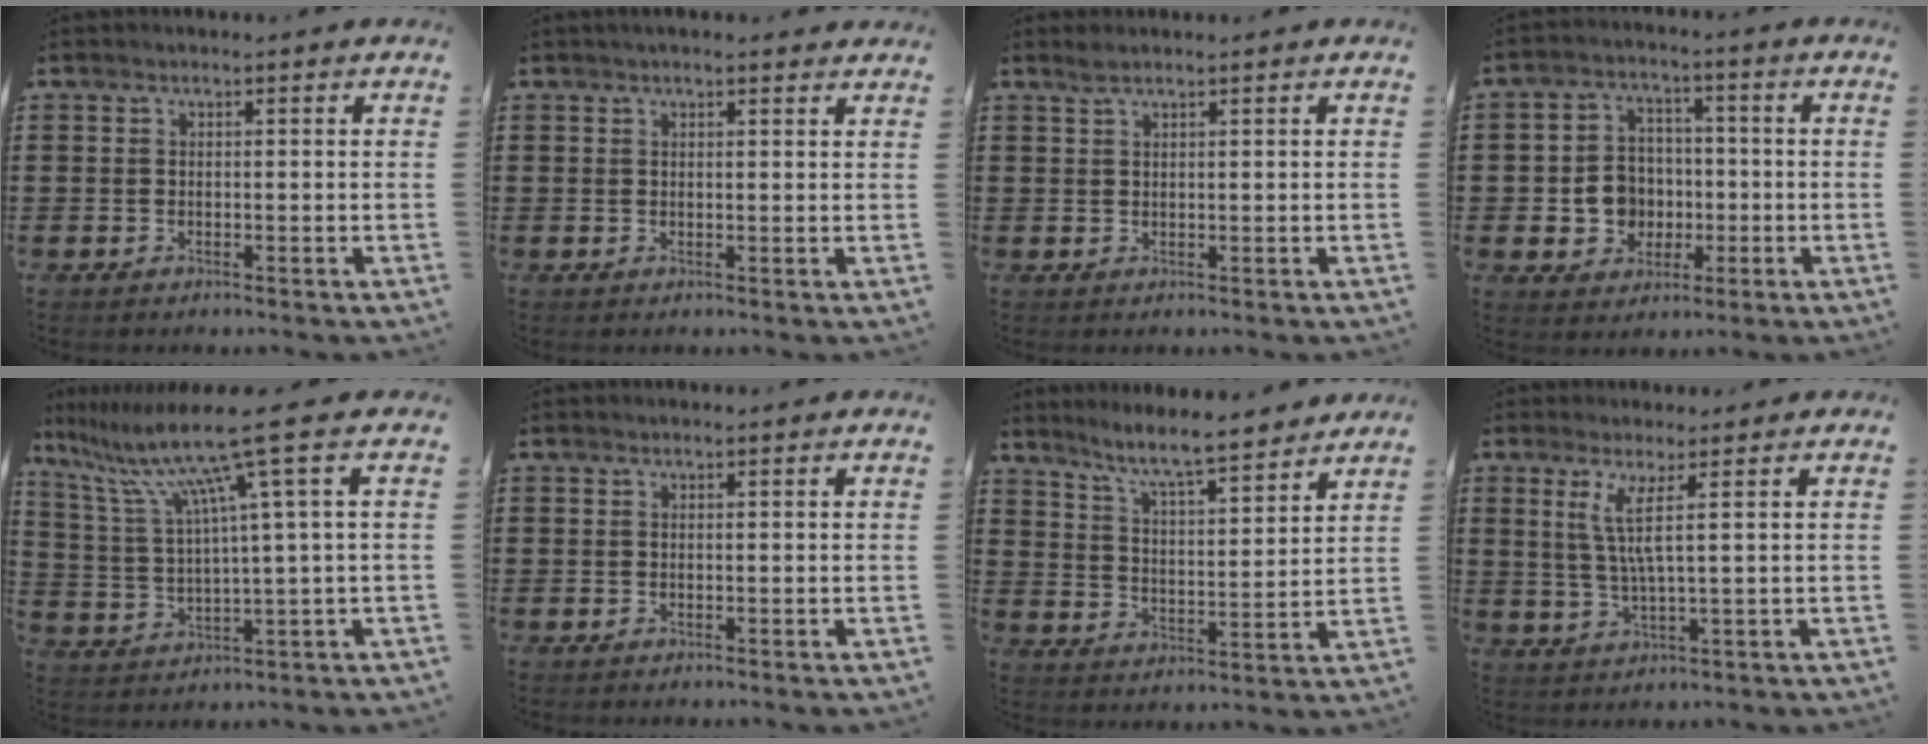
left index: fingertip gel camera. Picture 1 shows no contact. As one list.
[{"total": 1.5, "force": [1.3, 0.2, 0.8], "torque": [-0.017, 0.003, 0.024]}, {"total": 1.4, "force": [1.0, 0.1, 0.9], "torque": [-0.019, 0.000, 0.019]}, {"total": 6.7, "force": [-1.1, 6.1, 2.5], "torque": [-0.063, 0.013, -0.020]}, {"total": 11.9, "force": [6.3, -0.5, 10.1], "torque": [-0.230, -0.031, 0.090]}, {"total": 0.0}, {"total": 6.8, "force": [6.1, 0.0, 3.1], "torque": [-0.082, -0.041, 0.102]}, {"total": 5.1, "force": [1.9, -0.1, 4.7], "torque": [-0.106, -0.011, 0.029]}]